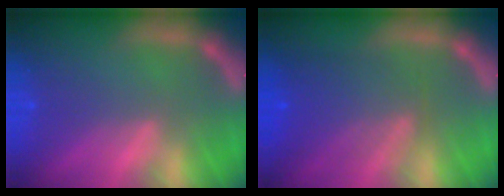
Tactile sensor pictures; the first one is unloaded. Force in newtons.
{"total": 6.1}